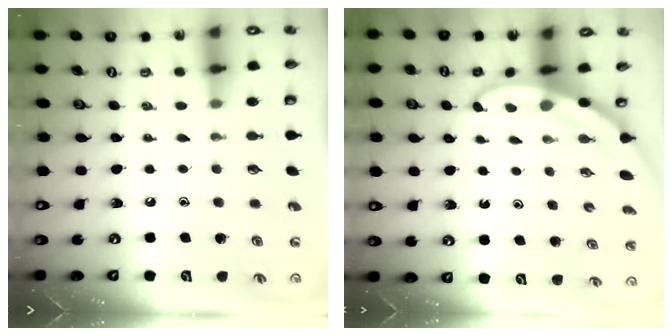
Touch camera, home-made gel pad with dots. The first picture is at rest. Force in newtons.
{"total": 3.1, "press": 3.1, "slide": 0.2}